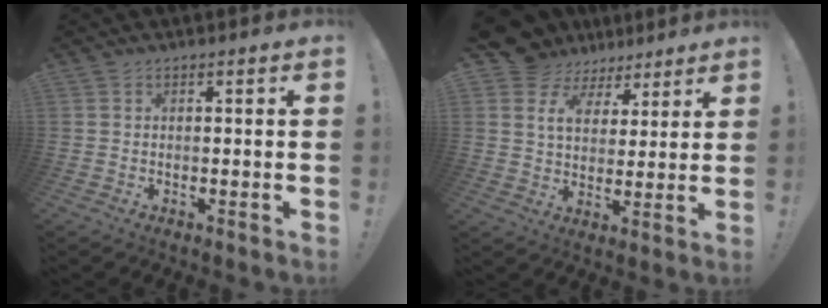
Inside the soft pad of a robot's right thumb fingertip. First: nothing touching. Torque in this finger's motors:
{"motor_torque": [-0.07, 0.09, 0.12, 0.03, 0.14]}